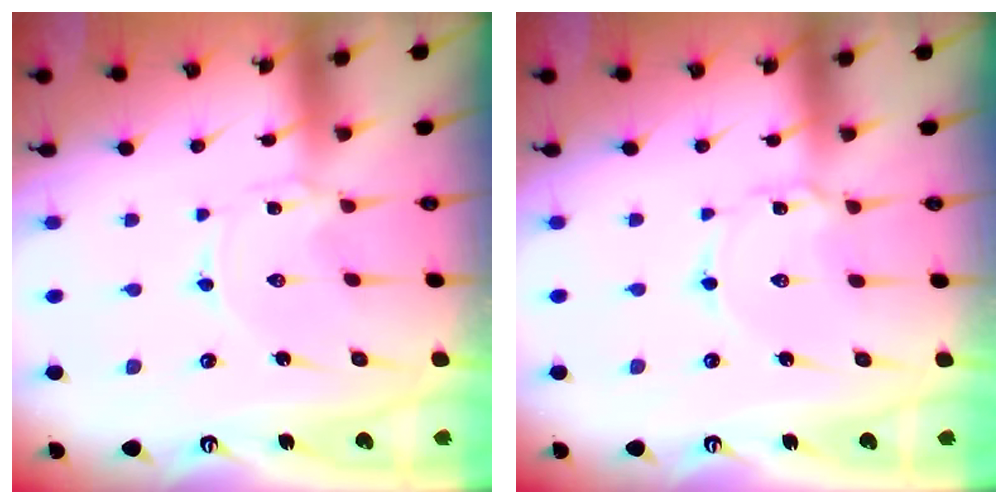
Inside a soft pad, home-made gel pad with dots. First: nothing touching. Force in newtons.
{"total": 2.4, "press": 2.4, "slide": 0.1}